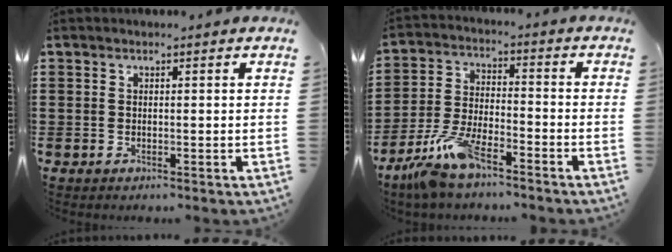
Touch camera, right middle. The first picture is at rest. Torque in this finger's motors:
{"motor_torque": [1.12, -1.02, 0.21, 0.20]}